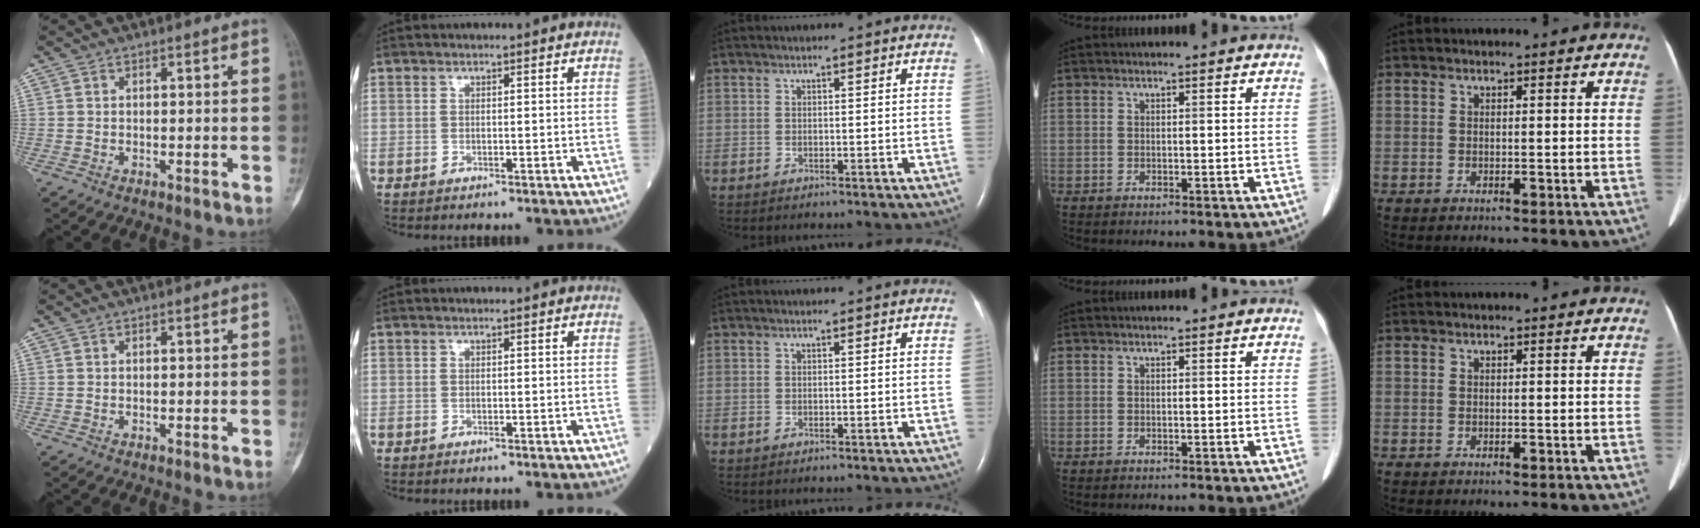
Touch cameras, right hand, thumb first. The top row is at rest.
{}